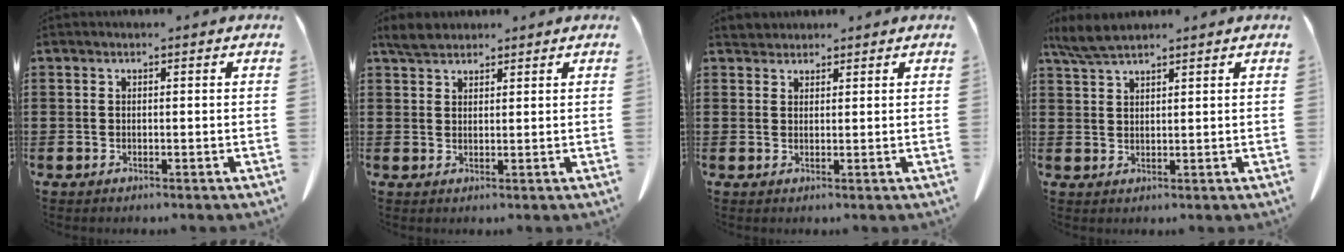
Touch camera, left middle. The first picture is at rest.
{"total": 3.0, "force": [2.6, 1.0, 1.0], "torque": [-0.027, 0.004, 0.051]}
{"total": 1.8, "force": [1.8, 0.6, 0.0], "torque": [-0.006, 0.001, 0.037]}
{"total": 4.0, "force": [3.3, 0.5, 2.2], "torque": [-0.053, -0.004, 0.063]}